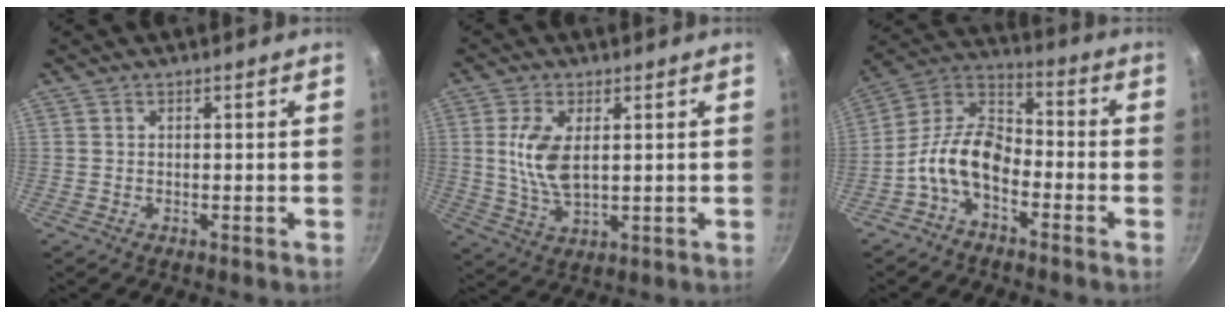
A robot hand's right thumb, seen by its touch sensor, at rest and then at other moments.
{"total": 8.8, "force": [1.6, 4.4, 7.4], "torque": [-0.146, -0.010, 0.035]}
{"total": 11.4, "force": [-4.7, 6.6, 8.1], "torque": [-0.143, 0.060, -0.115]}